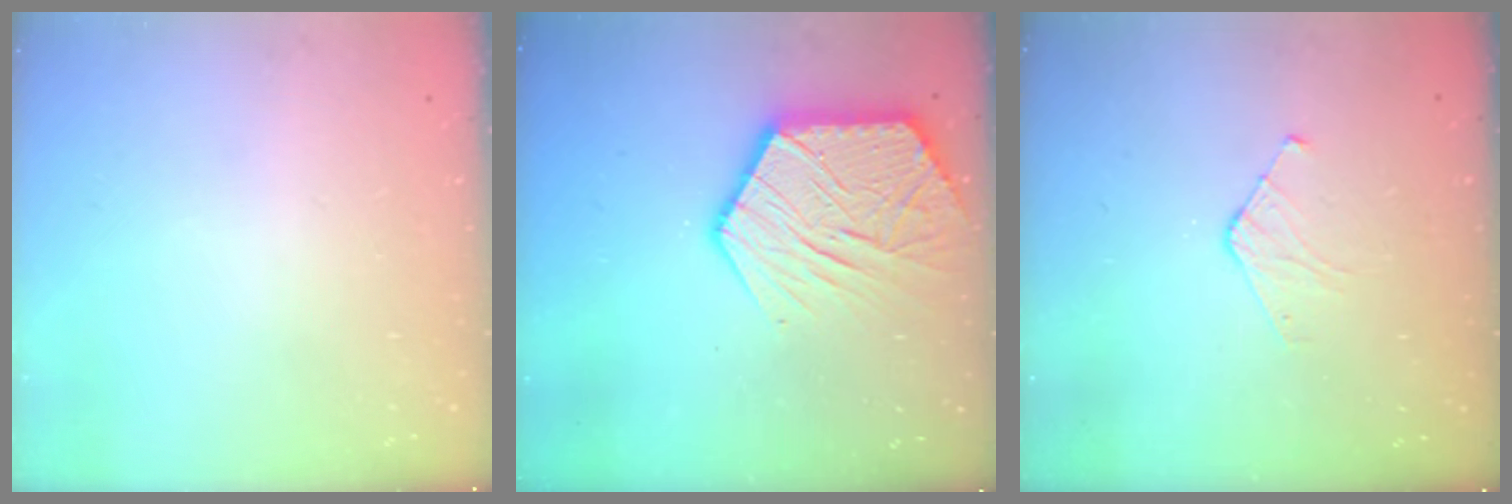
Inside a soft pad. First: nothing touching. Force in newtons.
{"total": 15.9, "press": 15.8, "slide": 1.4}
{"total": 4.2, "press": 4.2, "slide": 0.4}